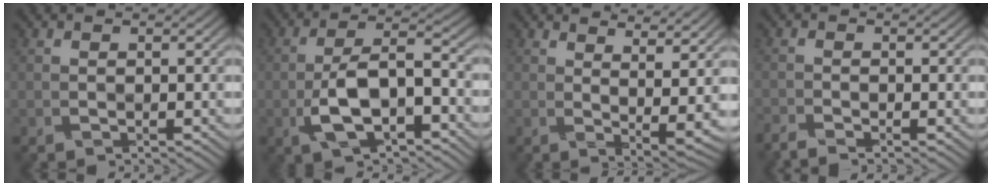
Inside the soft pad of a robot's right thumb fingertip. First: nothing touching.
{"total": 9.0, "force": [-3.4, 4.0, 7.3], "torque": [-0.137, 0.008, -0.070]}
{"total": 7.0, "force": [4.4, 1.0, 5.3], "torque": [-0.083, 0.001, 0.065]}
{"total": 2.2, "force": [-2.0, 0.3, 0.8], "torque": [-0.022, -0.004, -0.047]}